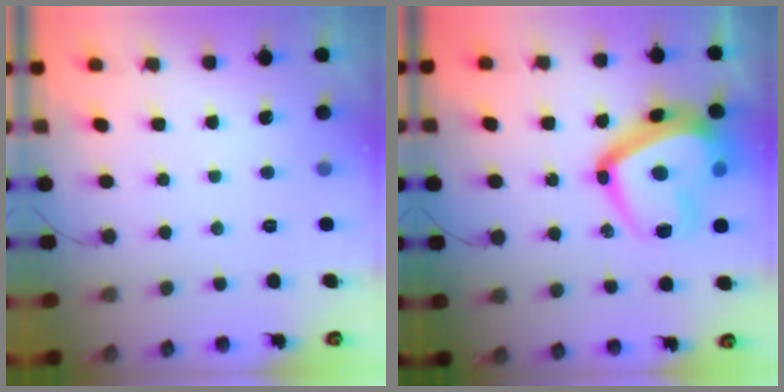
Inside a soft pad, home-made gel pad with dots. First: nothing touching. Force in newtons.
{"total": 23.5, "press": 23.4, "slide": 1.7}